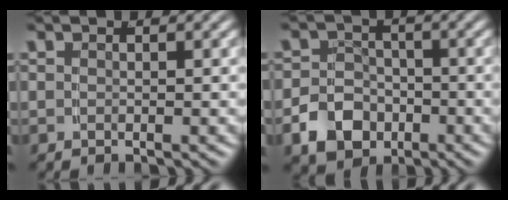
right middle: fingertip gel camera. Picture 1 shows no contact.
{"total": 6.6, "force": [-2.9, 5.5, 2.4], "torque": [-0.036, -0.012, -0.051]}